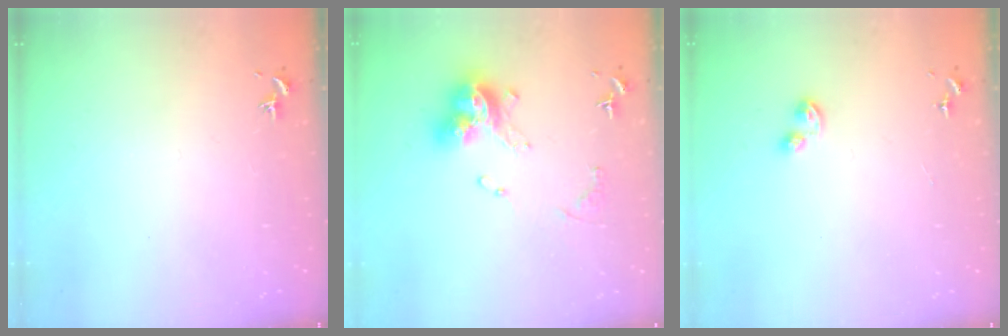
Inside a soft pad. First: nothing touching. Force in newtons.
{"total": 14.4, "press": 14.3, "slide": 1.6}
{"total": 3.7, "press": 3.7, "slide": 0.4}